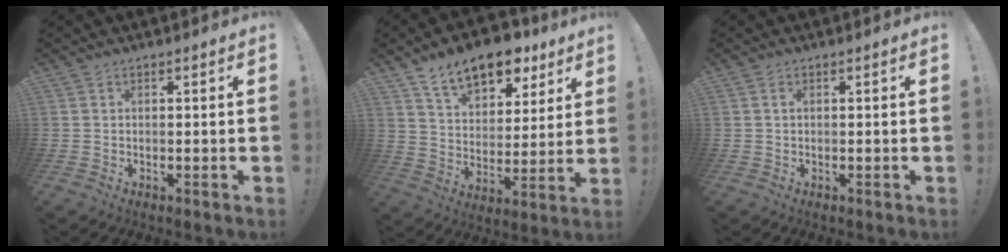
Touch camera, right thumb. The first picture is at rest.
{"total": 15.3, "force": [11.0, 7.8, 7.3], "torque": [-0.108, -0.074, 0.193]}
{"total": 0.7, "force": [0.1, 0.3, 0.7], "torque": [-0.014, 0.002, 0.002]}